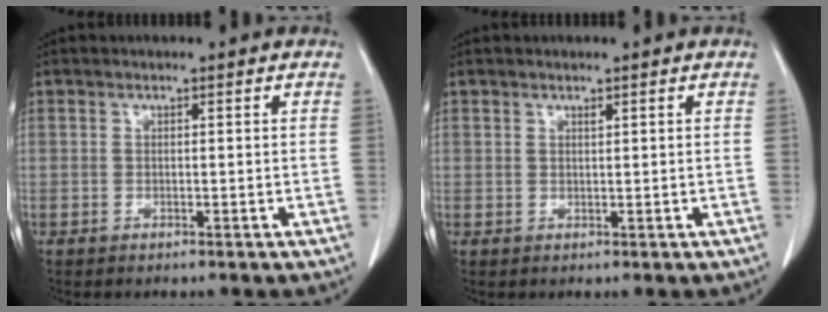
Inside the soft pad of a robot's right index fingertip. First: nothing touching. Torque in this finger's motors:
{"motor_torque": [0.00, 0.00, -0.07, 0.00]}